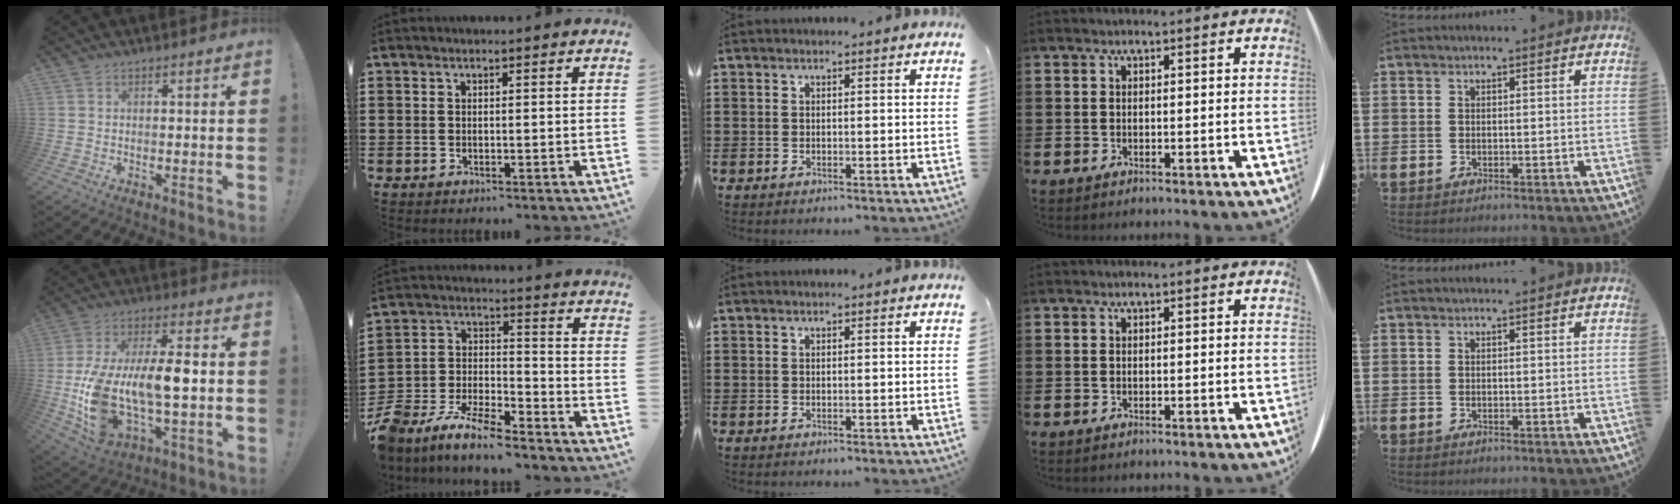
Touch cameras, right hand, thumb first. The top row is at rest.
{"thumb": {"total": 20.2, "force": [-2.0, 9.8, 17.6], "torque": [-0.354, -0.006, -0.024]}, "index": {"total": 7.6, "force": [-7.1, 1.6, 2.2], "torque": [-0.061, 0.002, -0.143]}}